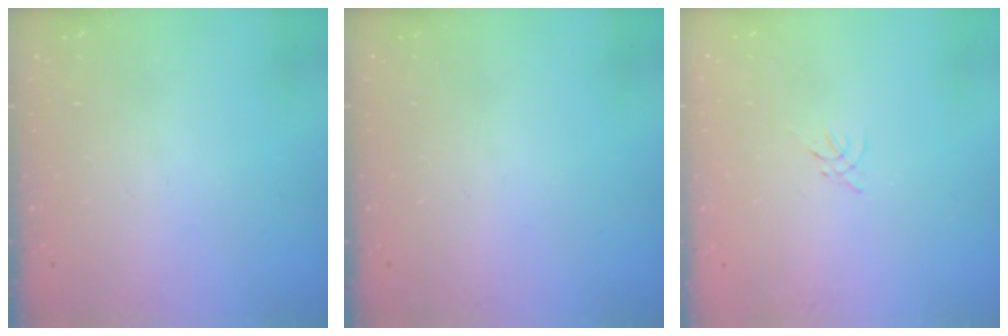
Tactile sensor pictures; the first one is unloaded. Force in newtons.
{"total": 0.0}
{"total": 0.0}